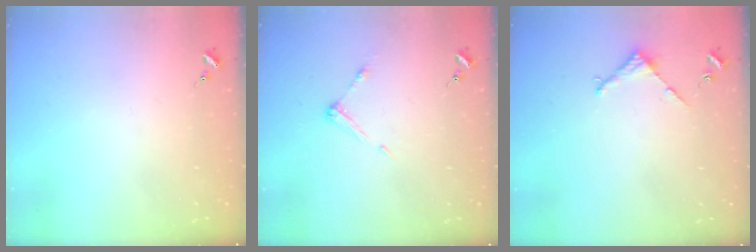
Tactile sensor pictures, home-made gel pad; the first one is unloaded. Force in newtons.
{"total": 5.3, "press": 5.2, "slide": 0.2}
{"total": 2.9, "press": 2.8, "slide": 0.2}